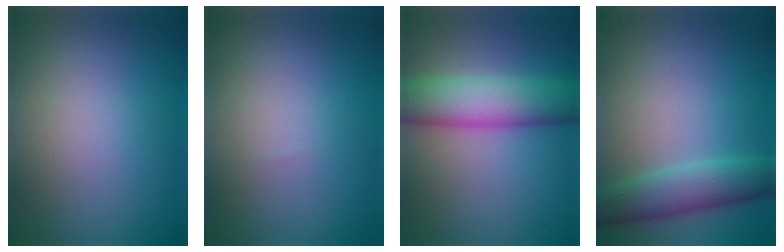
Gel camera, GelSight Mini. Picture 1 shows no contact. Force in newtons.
{"total": 0.0}
{"total": 7.2, "press": 7.2, "slide": 0.3}
{"total": 4.9, "press": 4.9, "slide": 0.1}